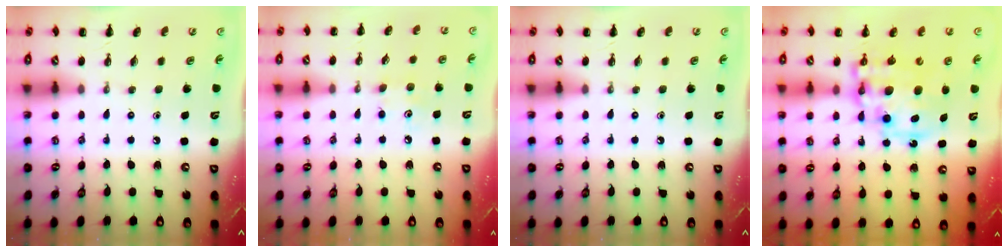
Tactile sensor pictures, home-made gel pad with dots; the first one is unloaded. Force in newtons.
{"total": 5.0, "press": 4.8, "slide": 1.4}
{"total": 0.0}
{"total": 15.0, "press": 14.6, "slide": 3.1}